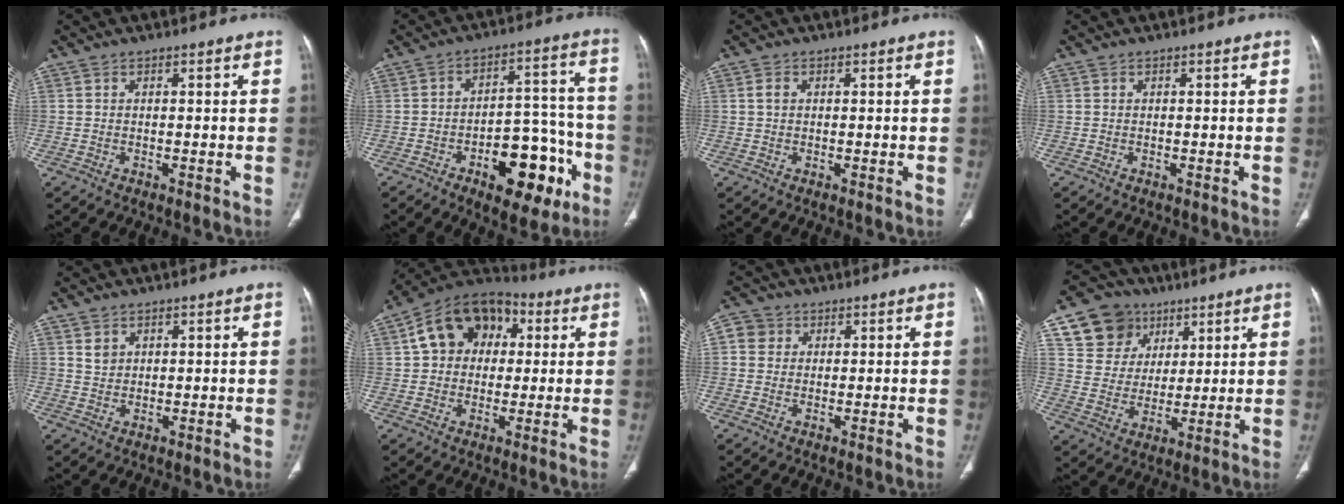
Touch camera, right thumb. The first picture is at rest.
{"total": 16.3, "force": [-7.2, 8.4, 12.0], "torque": [-0.121, 0.058, -0.092]}
{"total": 1.5, "force": [0.4, 1.0, 1.1], "torque": [-0.019, 0.002, 0.008]}
{"total": 0.0}
{"total": 2.0, "force": [1.1, 1.5, 0.8], "torque": [-0.003, -0.008, 0.024]}
{"total": 14.2, "force": [3.0, 10.9, 8.6], "torque": [-0.111, 0.025, 0.040]}
{"total": 3.3, "force": [0.8, 3.1, 0.8], "torque": [0.002, 0.002, 0.011]}
{"total": 12.3, "force": [6.3, 10.0, 3.2], "torque": [-0.028, -0.018, 0.122]}